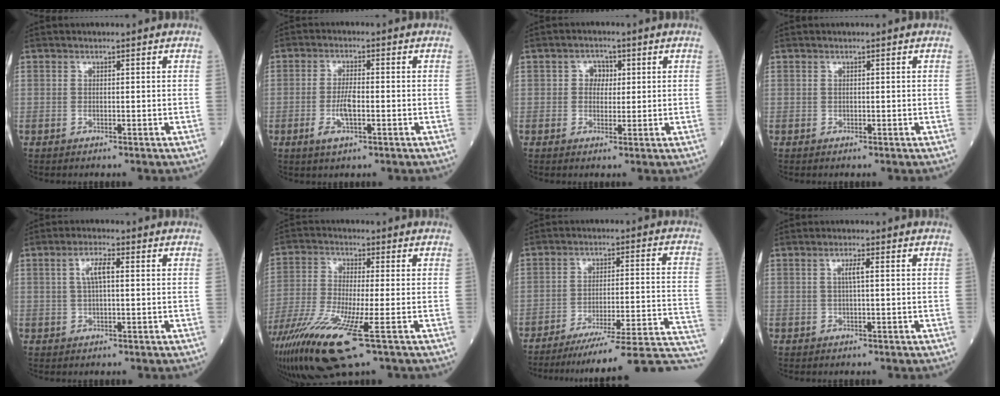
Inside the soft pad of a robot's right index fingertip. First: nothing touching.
{"total": 4.6, "force": [-1.3, 1.2, 4.2], "torque": [-0.089, -0.004, -0.021]}
{"total": 2.8, "force": [0.7, 2.2, 1.5], "torque": [-0.019, 0.006, 0.008]}
{"total": 0.0}
{"total": 3.6, "force": [0.8, 0.8, 3.4], "torque": [-0.069, 0.011, 0.016]}
{"total": 15.2, "force": [-7.5, 1.7, 13.1], "torque": [-0.280, -0.044, -0.138]}
{"total": 23.0, "force": [-21.2, -1.4, 9.0], "torque": [-0.043, -0.003, -0.282]}
{"total": 1.7, "force": [0.3, 0.0, 1.7], "torque": [-0.032, 0.001, 0.005]}